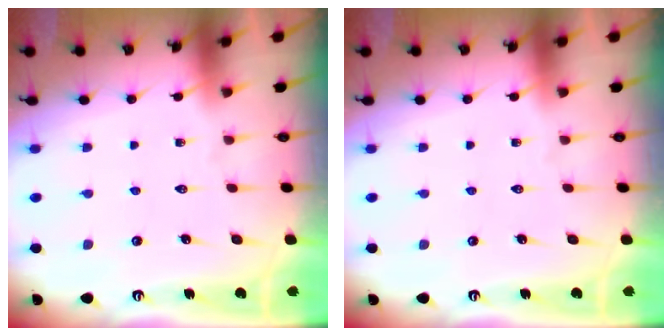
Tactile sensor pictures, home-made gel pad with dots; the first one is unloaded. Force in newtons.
{"total": 0.0}